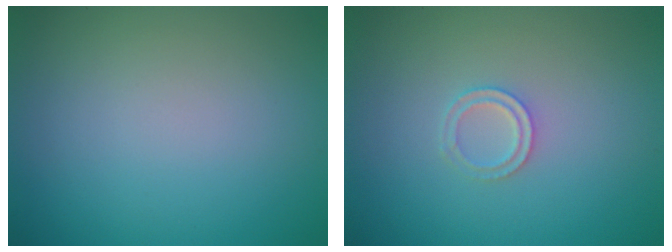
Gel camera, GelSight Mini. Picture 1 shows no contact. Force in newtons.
{"total": 1.4, "press": 1.4, "slide": 0.3}